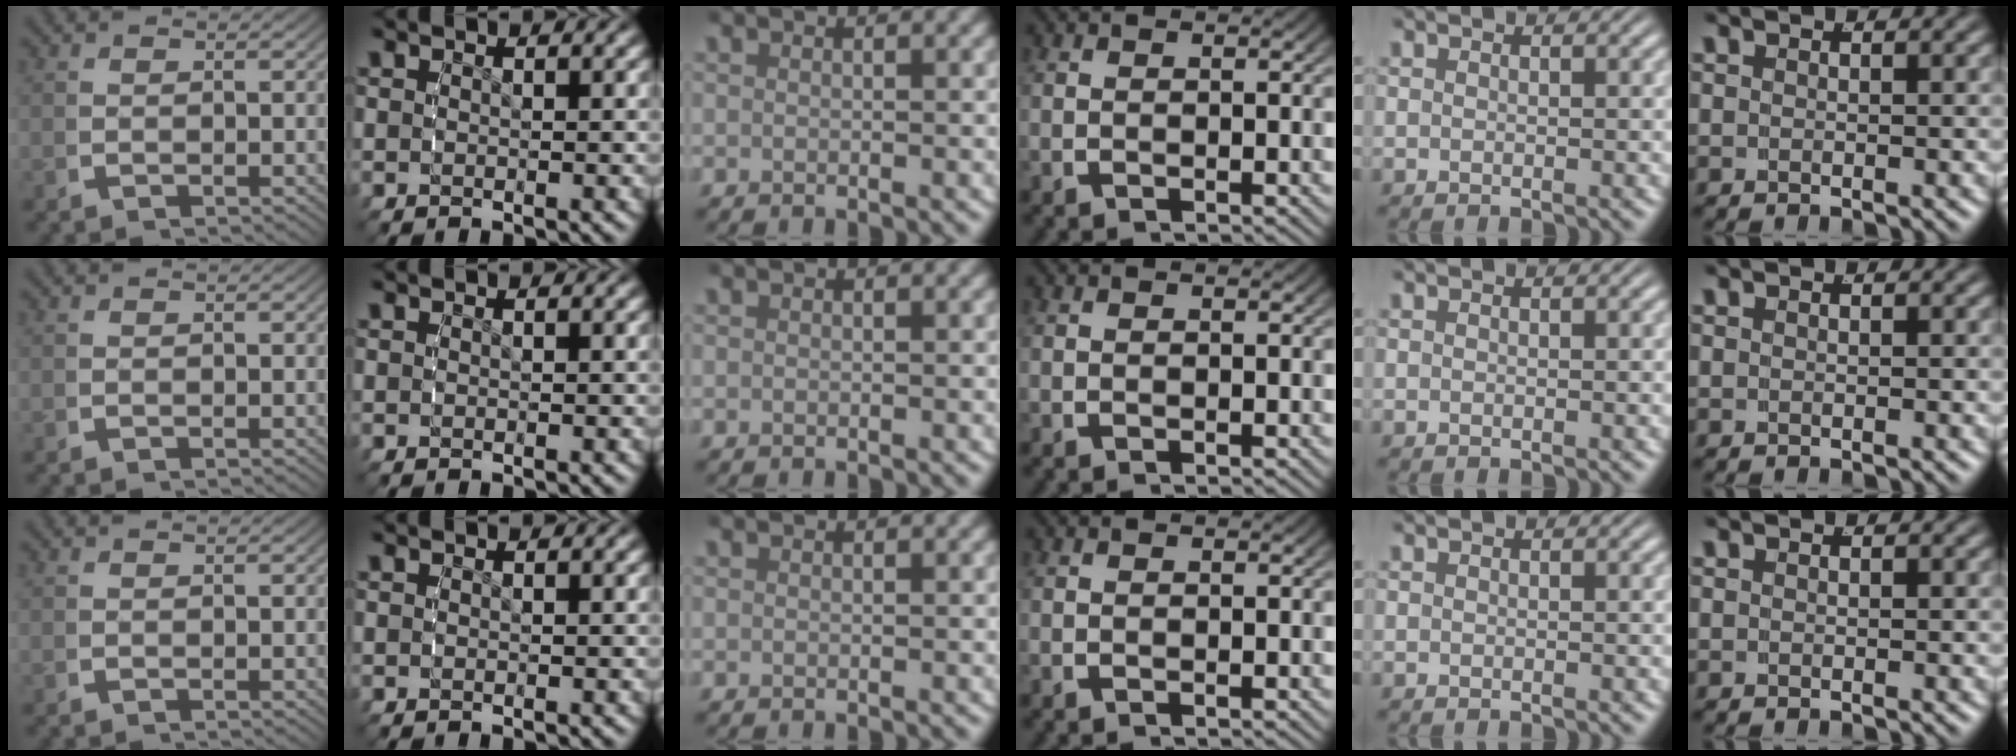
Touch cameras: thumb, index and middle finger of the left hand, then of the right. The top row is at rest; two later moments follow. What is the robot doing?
{"motion": "reach", "object": "hoodie"}